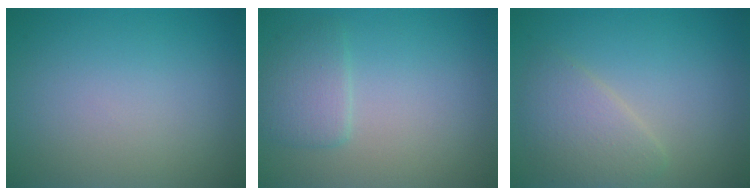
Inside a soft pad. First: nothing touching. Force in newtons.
{"total": 2.3, "press": 2.2, "slide": 0.3}
{"total": 3.1, "press": 3.1, "slide": 0.0}